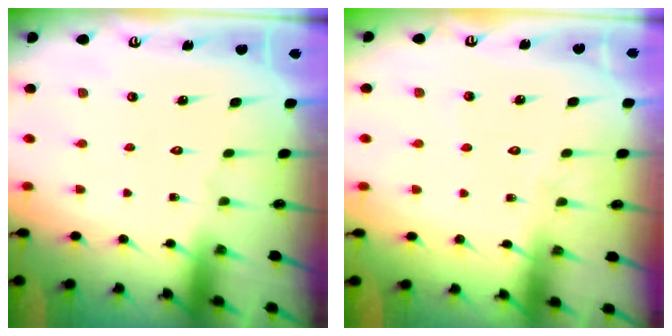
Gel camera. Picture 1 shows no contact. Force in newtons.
{"total": 3.0, "press": 3.0, "slide": 0.3}